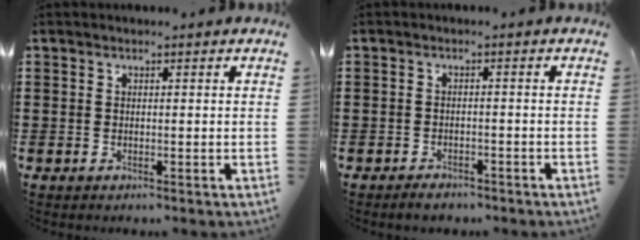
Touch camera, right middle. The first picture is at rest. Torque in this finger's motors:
{"motor_torque": [-0.08, 0.19, 0.05, -0.01]}